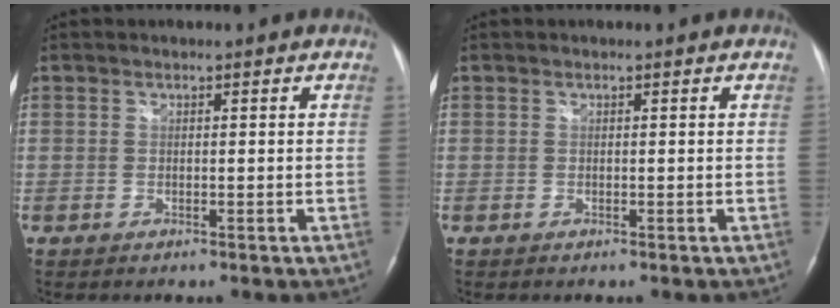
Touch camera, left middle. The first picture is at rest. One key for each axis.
{"total": 0.0}